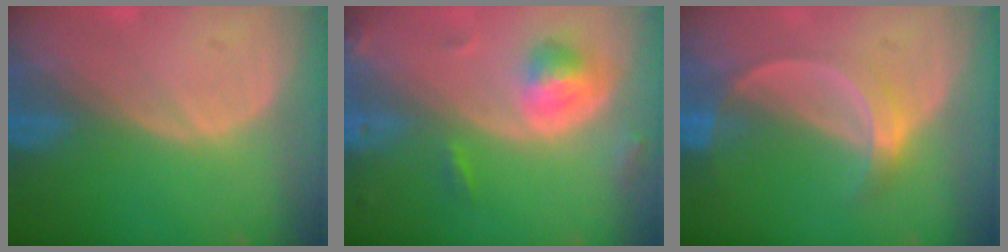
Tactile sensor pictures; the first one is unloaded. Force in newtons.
{"total": 5.4, "press": 5.0, "slide": 2.1}
{"total": 5.3, "press": 4.8, "slide": 2.3}